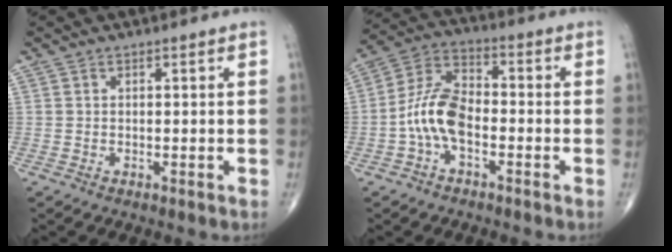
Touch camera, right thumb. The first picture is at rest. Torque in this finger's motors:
{"motor_torque": [0.40, 0.23, 1.19, -0.25, 0.11]}